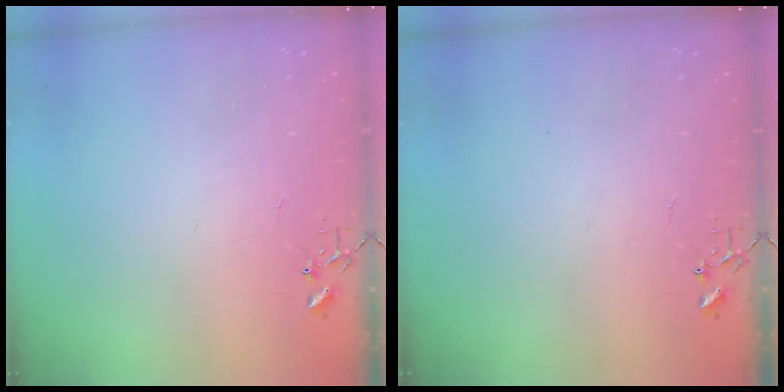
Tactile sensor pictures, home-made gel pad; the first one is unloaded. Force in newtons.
{"total": 0.0}